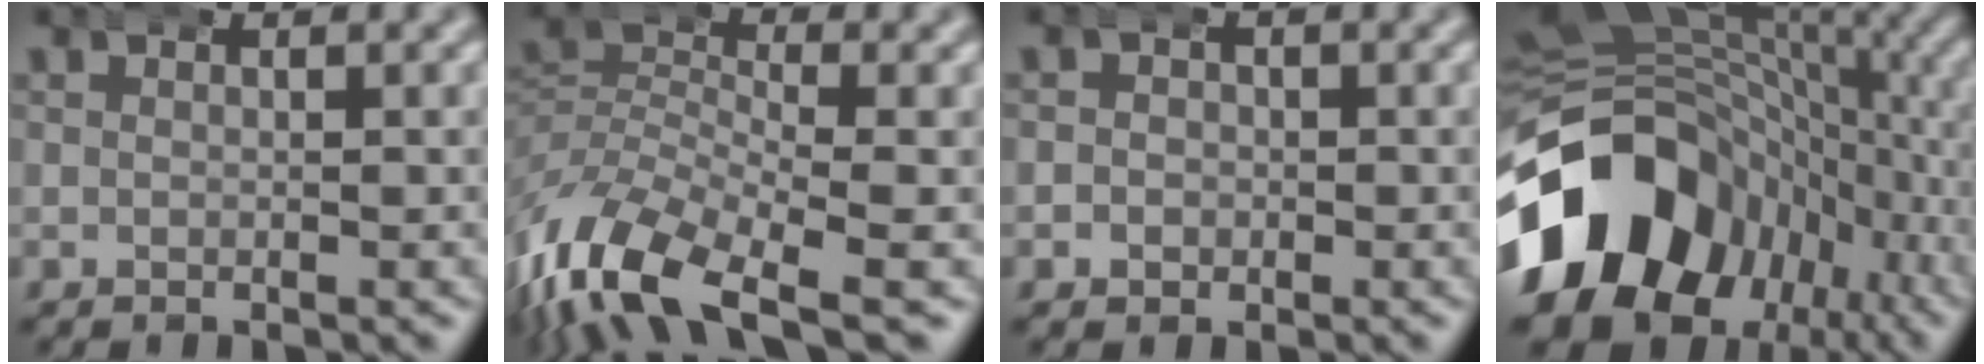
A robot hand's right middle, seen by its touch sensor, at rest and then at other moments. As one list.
[{"total": 10.4, "force": [-5.3, 5.8, 6.9], "torque": [-0.171, -0.049, -0.066]}, {"total": 2.0, "force": [-0.5, 1.9, 0.3], "torque": [-0.008, -0.003, -0.013]}, {"total": 20.0, "force": [-4.6, 15.4, 11.9], "torque": [-0.198, -0.025, -0.070]}]